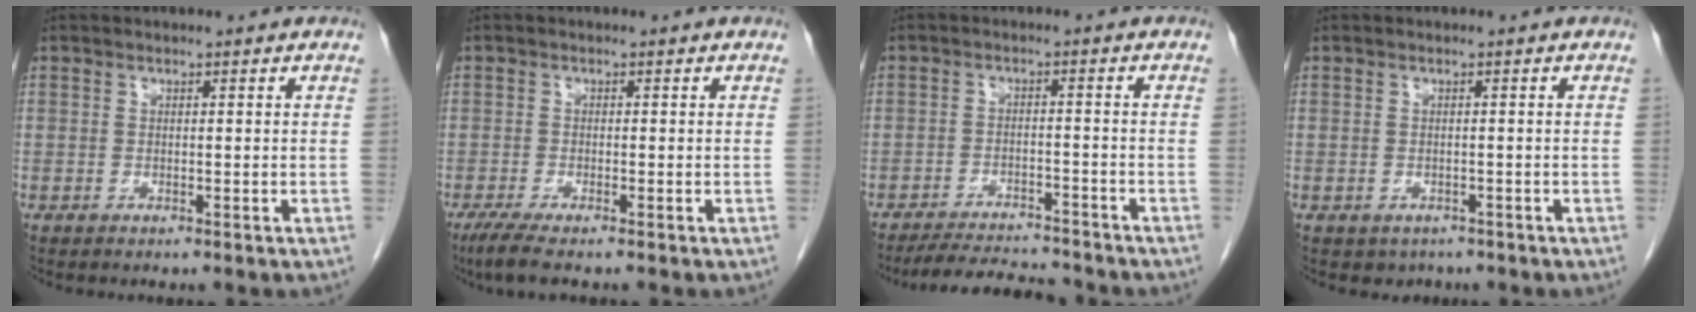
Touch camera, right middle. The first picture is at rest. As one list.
[{"total": 3.5, "force": [-2.6, 0.2, 2.4], "torque": [-0.051, -0.011, -0.050]}, {"total": 8.7, "force": [-8.3, 1.1, 2.3], "torque": [-0.033, -0.004, -0.127]}, {"total": 2.0, "force": [-1.3, 1.5, 0.4], "torque": [-0.007, 0.003, -0.012]}]